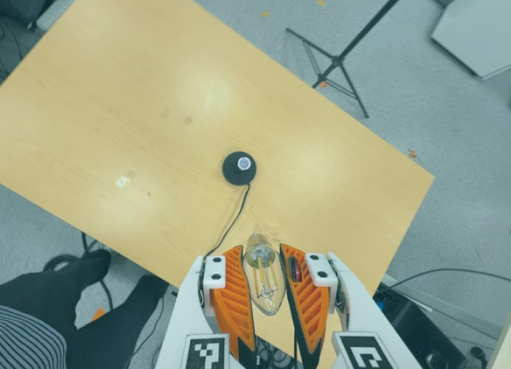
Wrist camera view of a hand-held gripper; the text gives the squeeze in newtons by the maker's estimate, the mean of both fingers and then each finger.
{"total": 21.5, "left": 24.0, "right": 19.0}